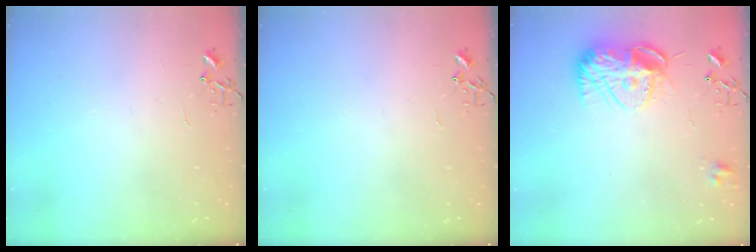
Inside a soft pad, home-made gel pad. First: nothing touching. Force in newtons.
{"total": 0.0}
{"total": 12.6, "press": 12.6, "slide": 1.1}